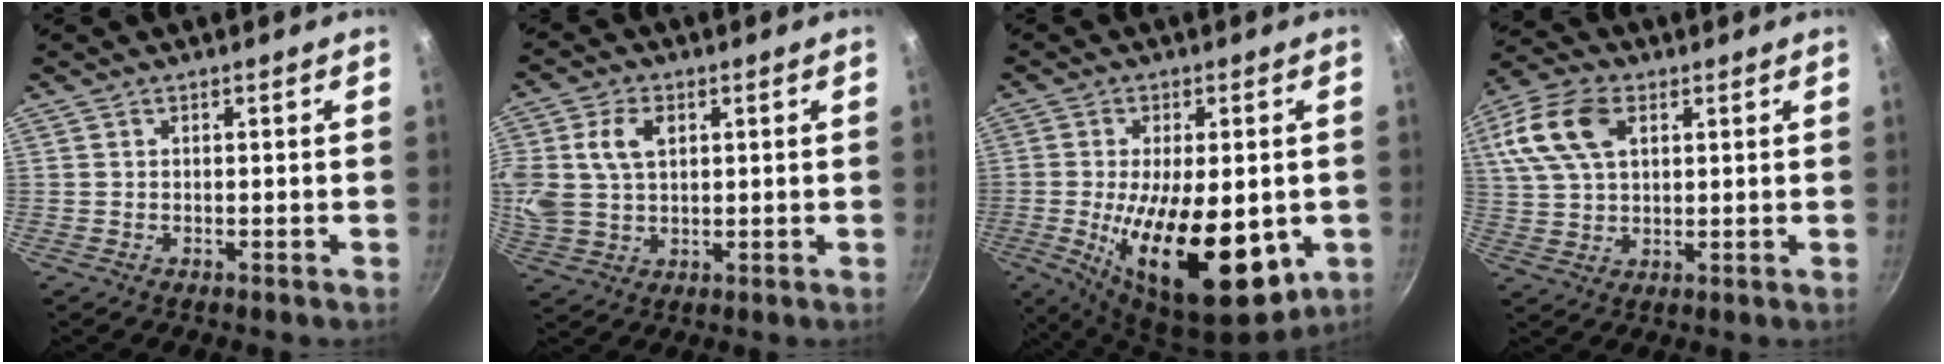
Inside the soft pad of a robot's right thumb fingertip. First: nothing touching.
{"total": 13.9, "force": [3.4, 10.1, 8.9], "torque": [-0.194, 0.015, 0.069]}
{"total": 20.8, "force": [-4.0, 9.3, 18.2], "torque": [-0.281, -0.015, -0.053]}
{"total": 12.8, "force": [4.4, 7.8, 9.1], "torque": [-0.173, 0.009, 0.077]}